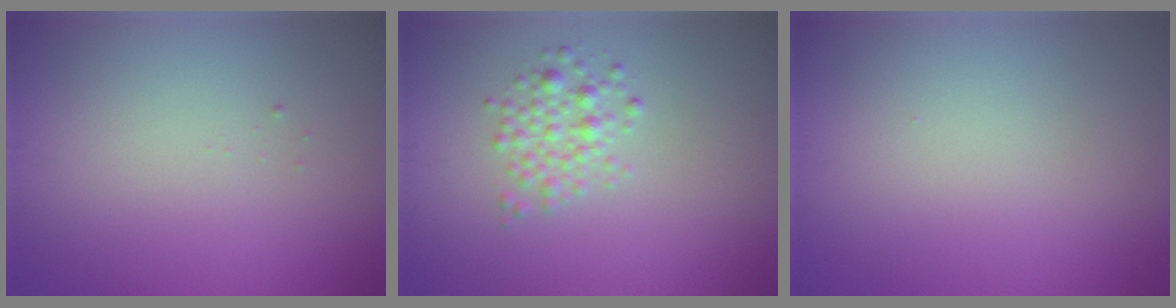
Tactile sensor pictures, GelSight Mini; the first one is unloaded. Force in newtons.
{"total": 2.1, "press": 2.1, "slide": 0.2}
{"total": 0.0}